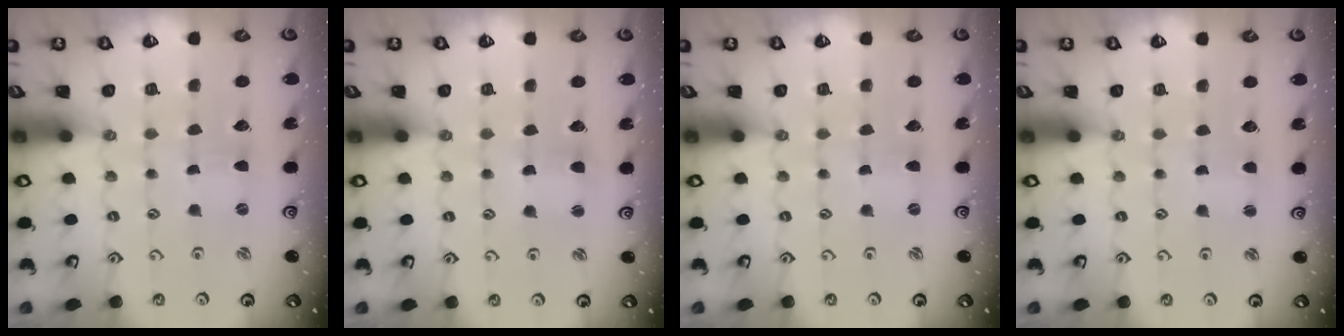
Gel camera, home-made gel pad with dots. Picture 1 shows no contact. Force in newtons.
{"total": 2.2, "press": 2.2, "slide": 0.3}
{"total": 0.0}
{"total": 1.1, "press": 1.1, "slide": 0.2}